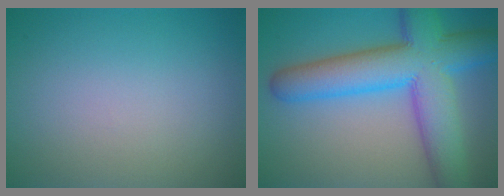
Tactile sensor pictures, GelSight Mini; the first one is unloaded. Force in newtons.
{"total": 10.9, "press": 10.9, "slide": 0.6}